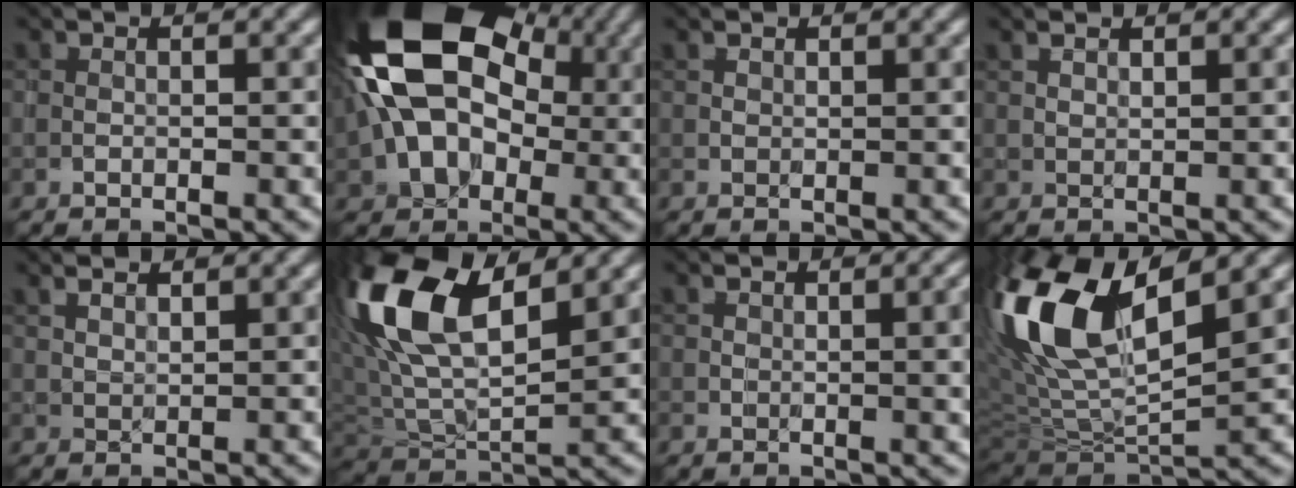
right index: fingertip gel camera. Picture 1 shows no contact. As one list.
[{"total": 17.7, "force": [2.0, 12.4, 12.5], "torque": [-0.185, 0.025, 0.003]}, {"total": 0.5, "force": [0.5, -0.1, -0.2], "torque": [0.001, -0.001, 0.009]}, {"total": 1.4, "force": [1.1, 0.3, 0.7], "torque": [-0.018, 0.003, 0.024]}, {"total": 2.2, "force": [2.0, 0.6, 0.9], "torque": [-0.022, 0.004, 0.027]}, {"total": 12.8, "force": [5.2, 5.9, 10.0], "torque": [-0.215, 0.018, 0.095]}, {"total": 4.3, "force": [1.0, 1.7, 3.8], "torque": [-0.049, -0.003, 0.022]}, {"total": 15.3, "force": [5.1, 6.5, 12.8], "torque": [-0.286, 0.024, 0.088]}]